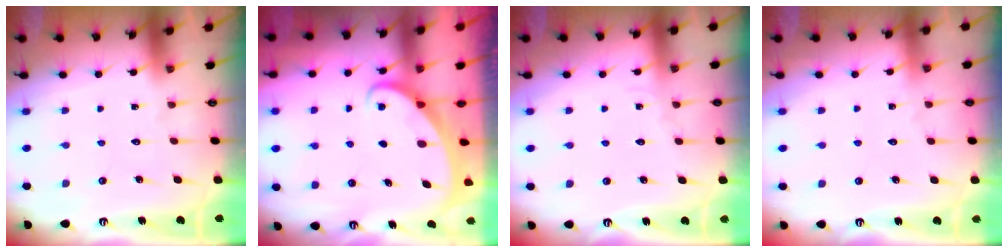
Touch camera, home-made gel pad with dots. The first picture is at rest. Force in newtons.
{"total": 1.8, "press": 1.8, "slide": 0.2}
{"total": 2.5, "press": 2.5, "slide": 0.3}
{"total": 1.8, "press": 1.8, "slide": 0.3}